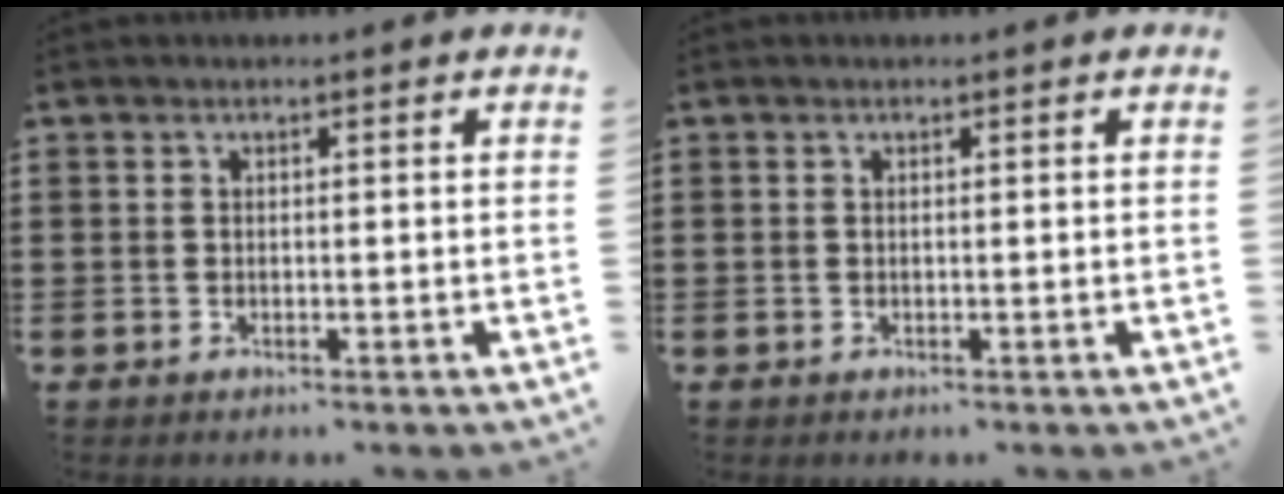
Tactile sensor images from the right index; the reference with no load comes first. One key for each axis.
{"total": 0.0}